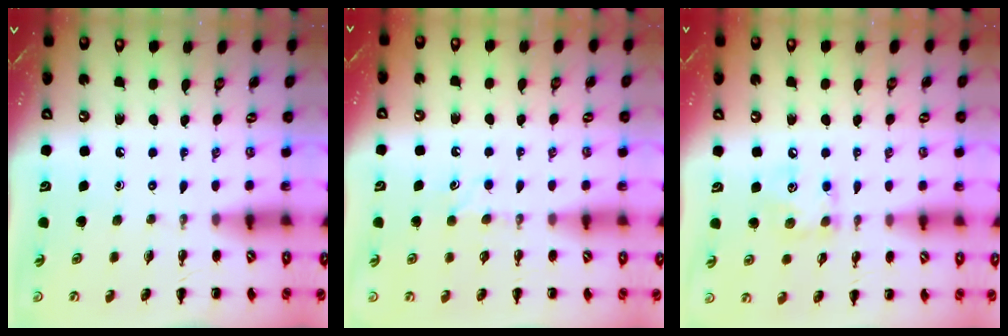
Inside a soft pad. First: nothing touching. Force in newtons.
{"total": 3.9, "press": 3.6, "slide": 1.3}
{"total": 8.0, "press": 8.0, "slide": 1.1}